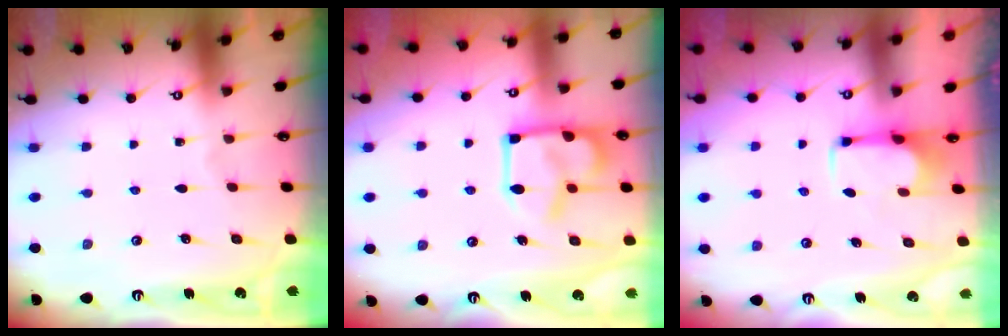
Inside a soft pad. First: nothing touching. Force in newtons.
{"total": 10.8, "press": 10.7, "slide": 1.9}
{"total": 2.8, "press": 2.7, "slide": 0.9}